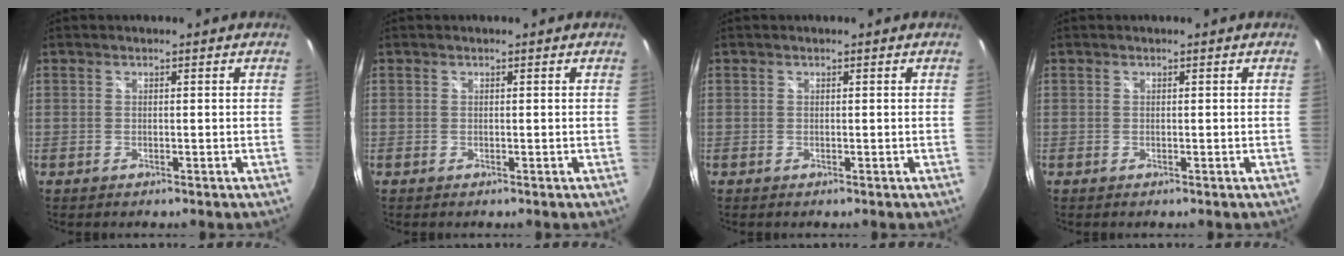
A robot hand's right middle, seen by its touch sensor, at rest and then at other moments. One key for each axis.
{"total": 0.0}
{"total": 0.0}
{"total": 0.0}